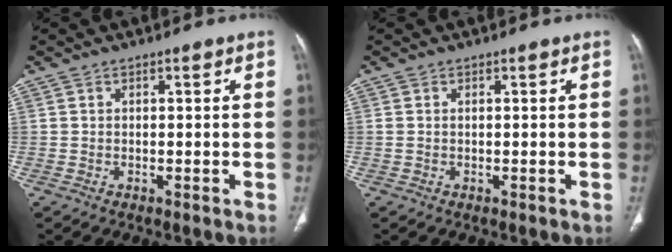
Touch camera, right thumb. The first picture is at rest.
{"total": 0.6, "force": [0.2, 0.3, 0.5], "torque": [-0.017, 0.010, 0.009]}